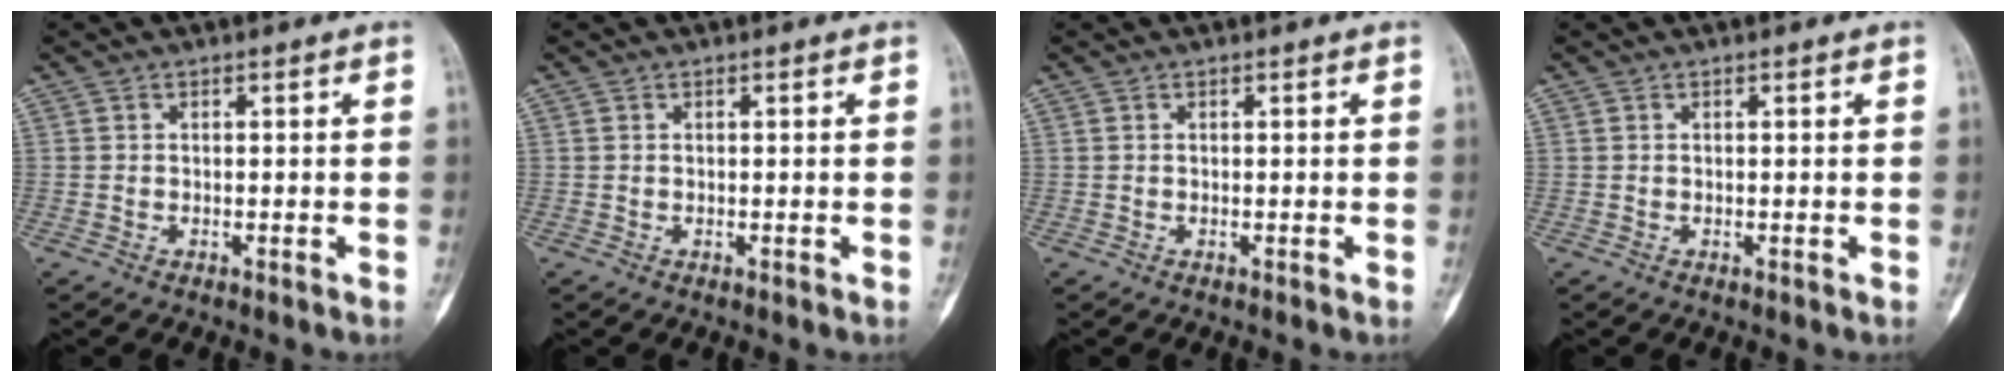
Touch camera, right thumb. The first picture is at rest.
{"total": 0.0}
{"total": 0.0}
{"total": 0.0}